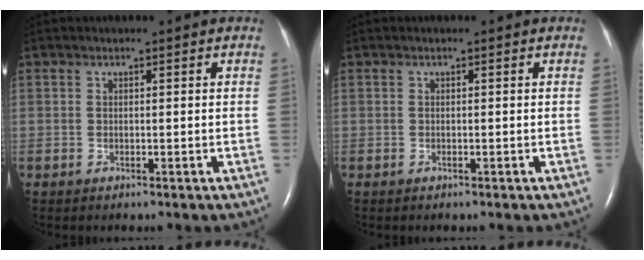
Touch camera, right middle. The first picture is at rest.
{"total": 0.0}